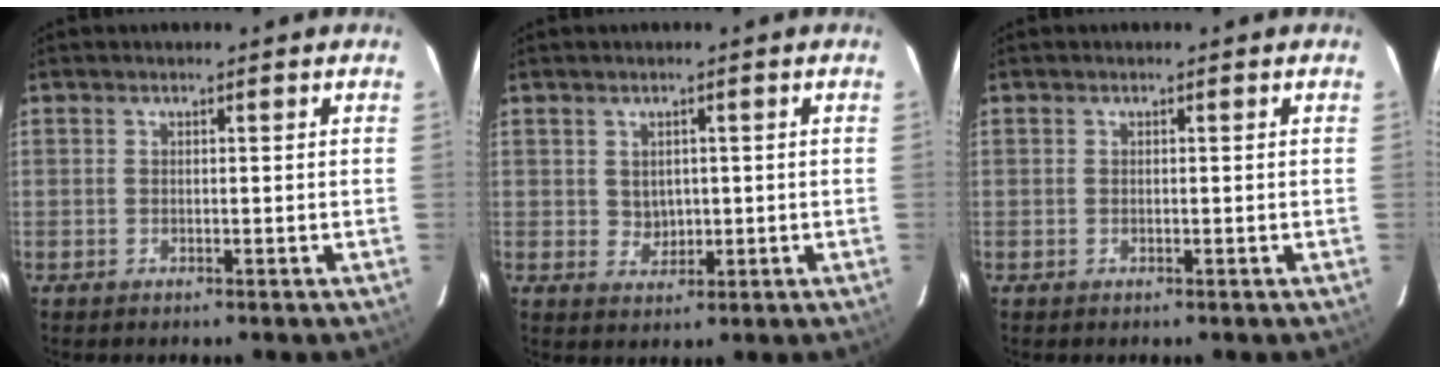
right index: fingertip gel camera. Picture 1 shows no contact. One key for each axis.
{"total": 2.8, "fx": 0.4, "fy": 2.6, "fz": 1.0, "tx": -0.016, "ty": 0.002, "tz": 0.015}
{"total": 0.0}